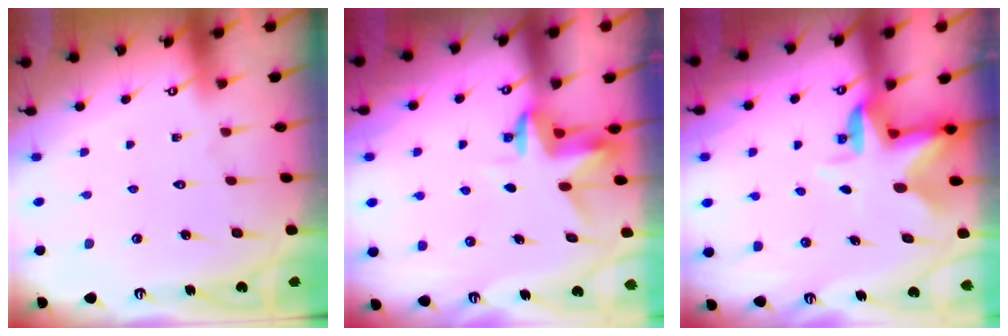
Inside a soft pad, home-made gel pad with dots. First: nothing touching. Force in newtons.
{"total": 3.7, "press": 3.7, "slide": 0.2}
{"total": 4.2, "press": 4.2, "slide": 0.4}